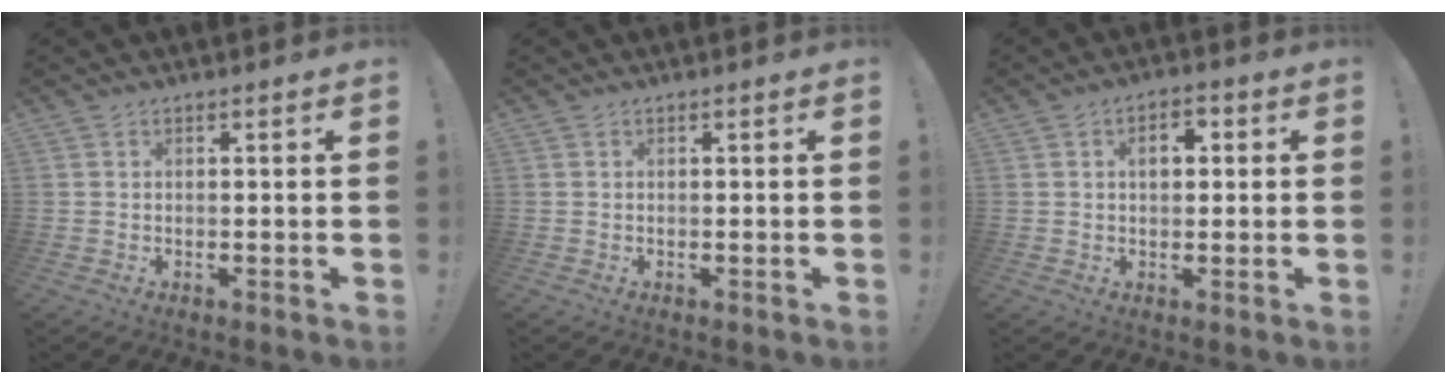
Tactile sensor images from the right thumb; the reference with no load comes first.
{"total": 0.0}
{"total": 4.5, "force": [0.6, 2.9, 3.4], "torque": [-0.041, 0.003, 0.001]}